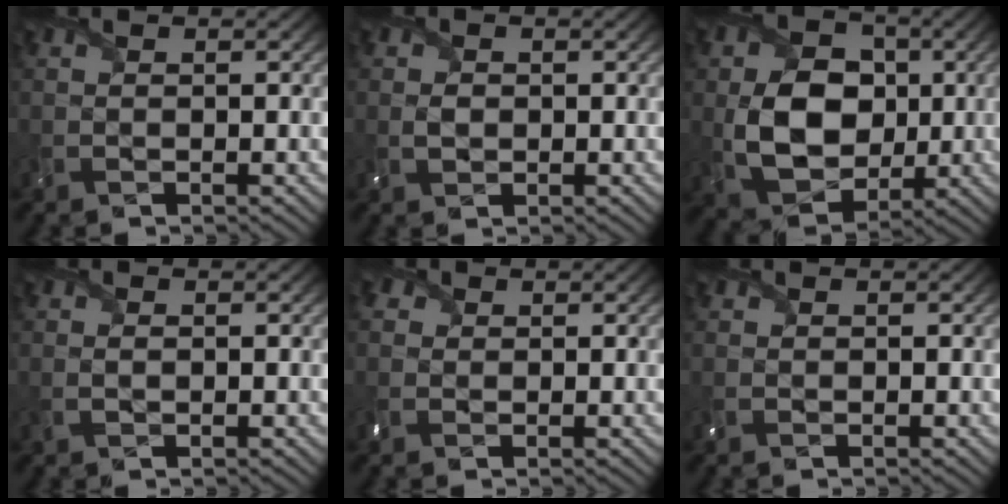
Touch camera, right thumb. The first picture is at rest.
{"total": 1.5, "force": [0.0, 1.3, 0.8], "torque": [-0.023, -0.003, -0.002]}
{"total": 10.2, "force": [-0.1, 7.7, 6.6], "torque": [-0.146, -0.008, -0.002]}
{"total": 0.9, "force": [0.0, 0.6, 0.7], "torque": [-0.019, -0.002, 0.002]}
{"total": 2.0, "force": [0.7, 1.7, 0.6], "torque": [-0.019, 0.003, 0.008]}
{"total": 0.6, "force": [0.4, 0.4, 0.1], "torque": [-0.005, 0.003, 0.006]}